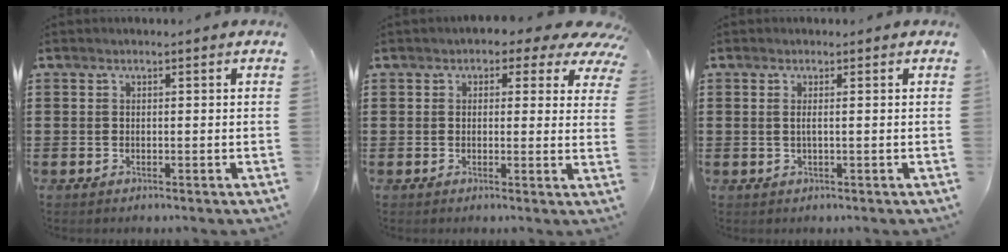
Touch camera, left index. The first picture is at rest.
{"total": 2.8, "force": [1.6, 1.8, 1.5], "torque": [-0.026, -0.006, 0.021]}
{"total": 0.9, "force": [0.0, -0.1, 0.9], "torque": [-0.020, -0.004, 0.000]}